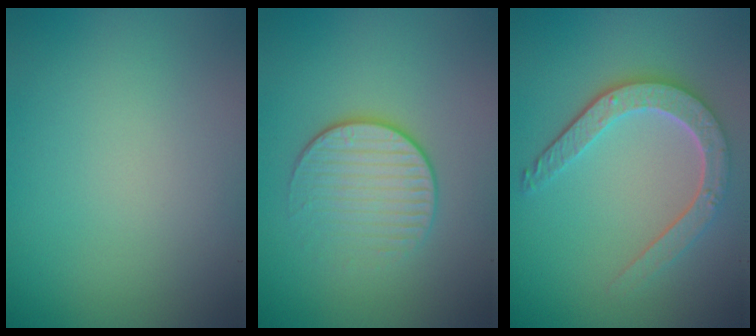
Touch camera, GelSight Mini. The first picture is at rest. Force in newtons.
{"total": 3.6, "press": 2.6, "slide": 2.5}
{"total": 4.7, "press": 3.7, "slide": 2.9}